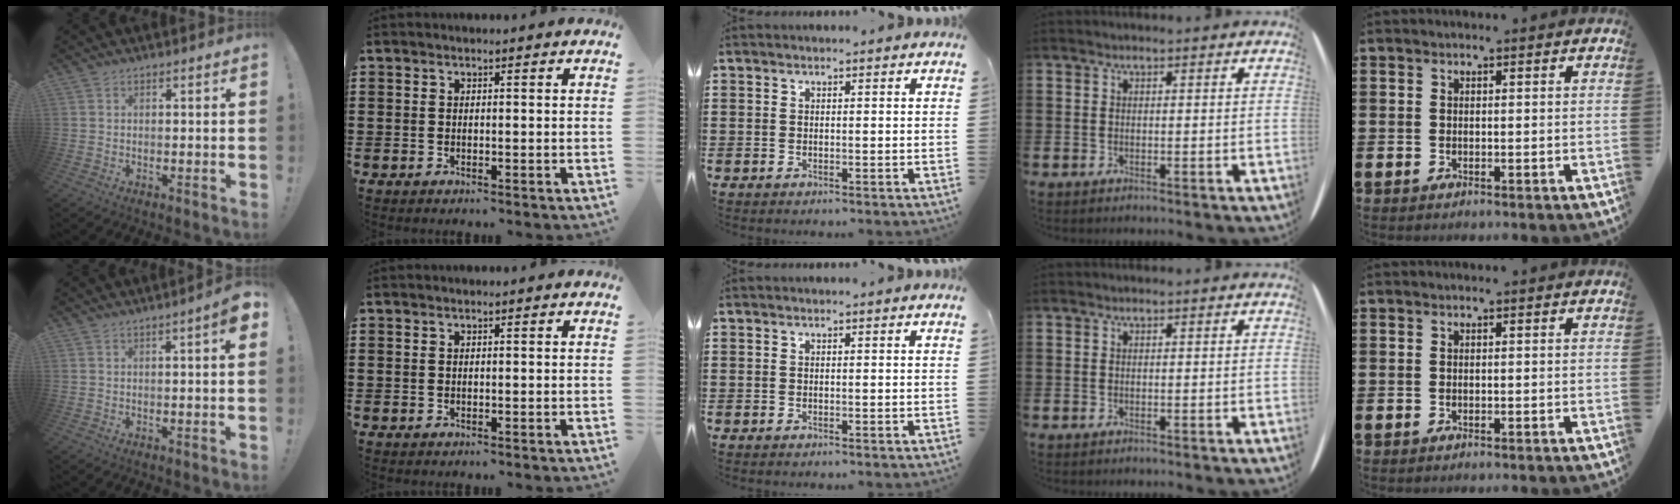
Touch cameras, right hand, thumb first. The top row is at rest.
{"thumb": {"total": 3.8, "force": [0.8, 0.1, 3.7], "torque": [-0.057, -0.002, 0.011]}}